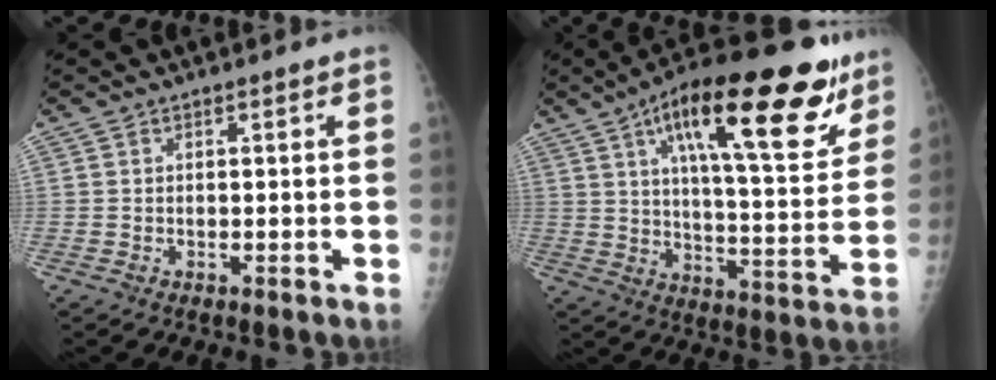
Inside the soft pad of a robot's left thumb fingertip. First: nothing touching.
{"total": 26.1, "force": [13.9, 8.4, 20.5], "torque": [-0.277, -0.029, 0.211]}